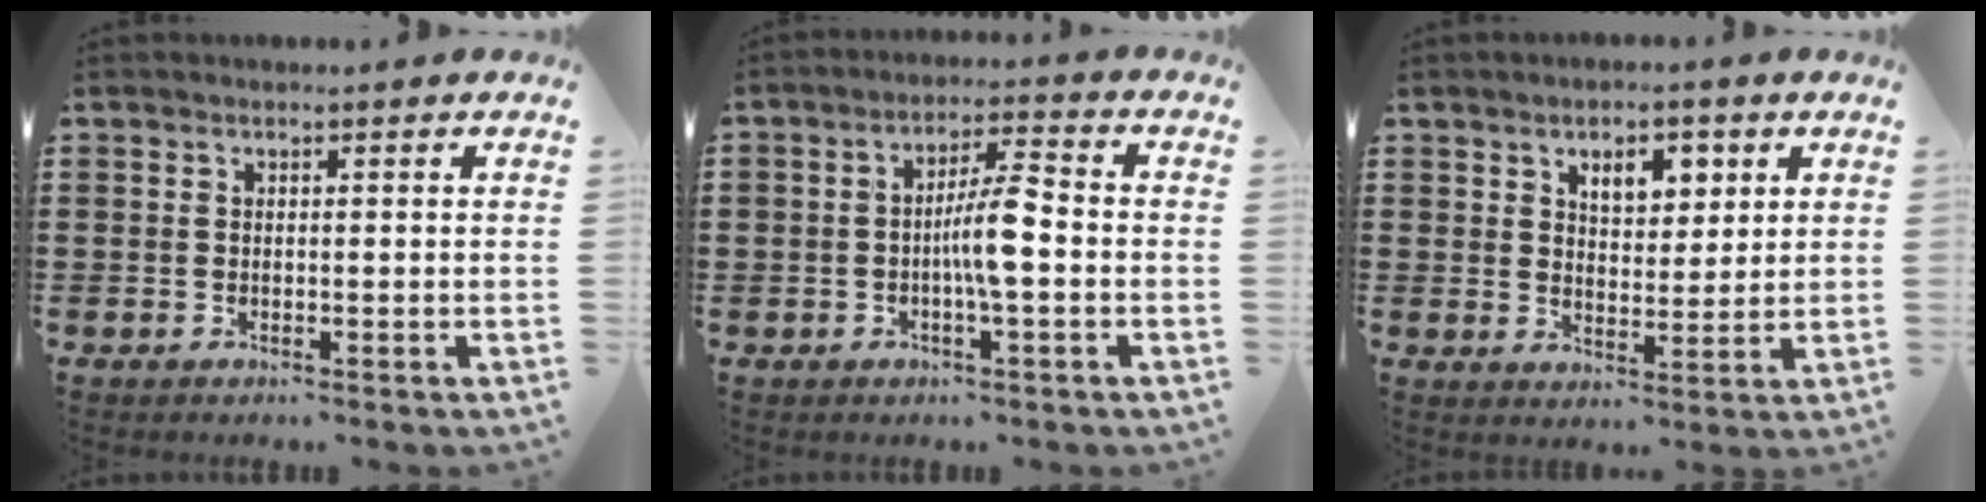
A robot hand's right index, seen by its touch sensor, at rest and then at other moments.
{"total": 6.1, "force": [-0.9, 1.2, 5.9], "torque": [-0.112, 0.006, -0.022]}
{"total": 5.1, "force": [2.6, 2.9, 3.3], "torque": [-0.051, 0.003, 0.039]}